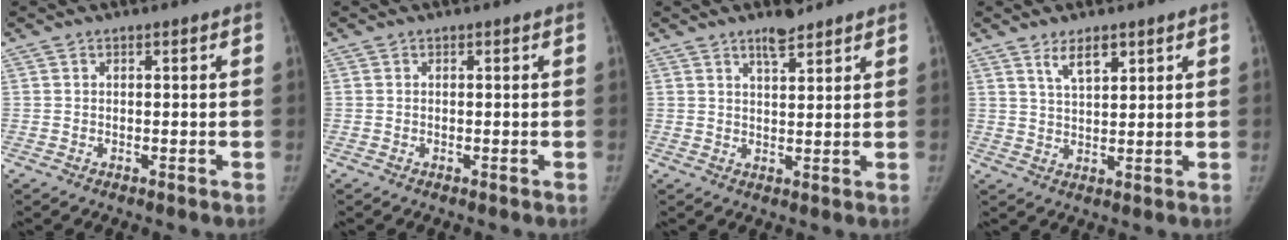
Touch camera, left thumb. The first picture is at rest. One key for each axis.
{"total": 0.0}
{"total": 4.2, "fx": 3.3, "fy": 1.2, "fz": 2.3, "tx": -0.031, "ty": -0.024, "tz": 0.055}
{"total": 4.7, "fx": 3.0, "fy": 1.8, "fz": 3.2, "tx": -0.044, "ty": -0.020, "tz": 0.056}